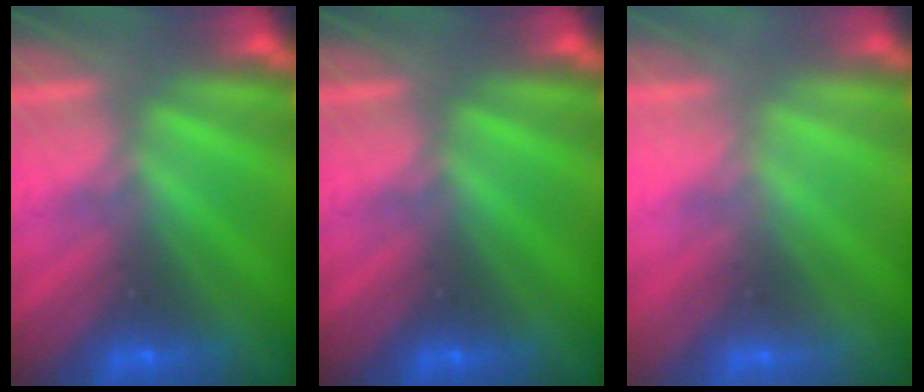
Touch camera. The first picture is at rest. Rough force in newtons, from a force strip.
{"total": 0.0}
{"total": 2.1}